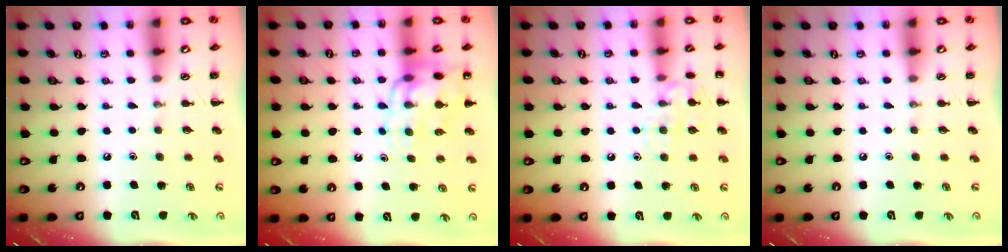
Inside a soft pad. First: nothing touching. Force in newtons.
{"total": 12.6, "press": 12.1, "slide": 3.4}
{"total": 10.3, "press": 10.2, "slide": 1.4}
{"total": 0.0}